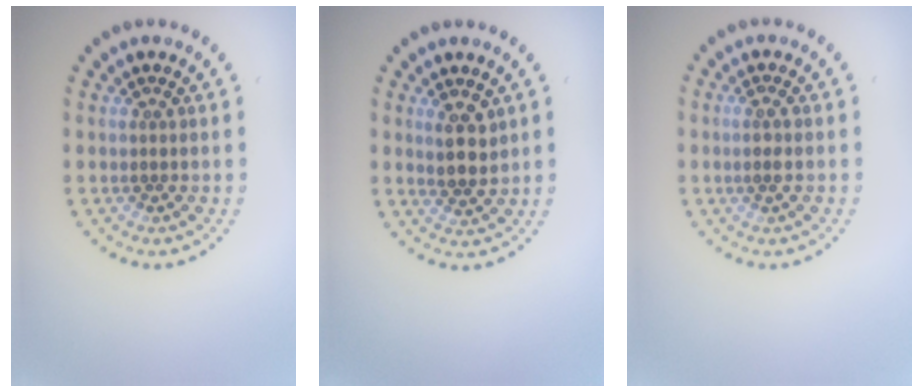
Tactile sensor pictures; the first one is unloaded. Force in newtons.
{"total": 2.5, "press": 2.3, "slide": 0.9}
{"total": 1.1, "press": 0.8, "slide": 0.8}